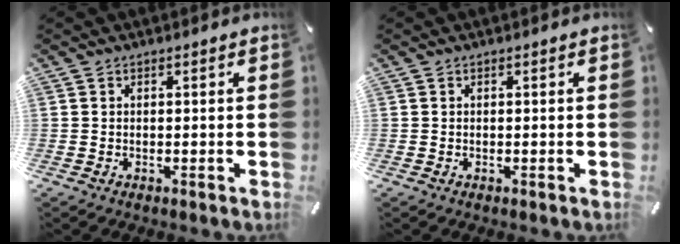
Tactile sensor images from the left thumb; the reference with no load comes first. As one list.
[{"total": 0.0}]